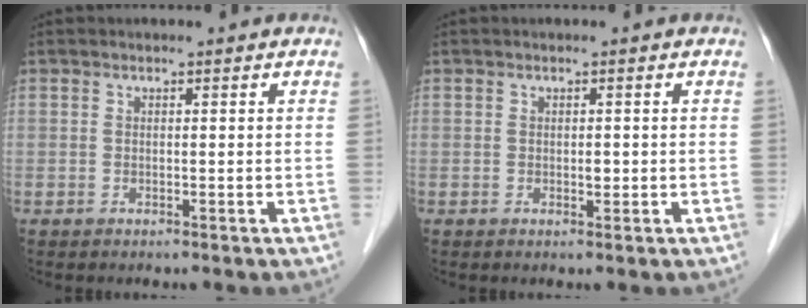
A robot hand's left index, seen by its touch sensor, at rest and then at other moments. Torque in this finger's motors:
{"motor_torque": [0.03, -0.01, 0.00, 0.00]}